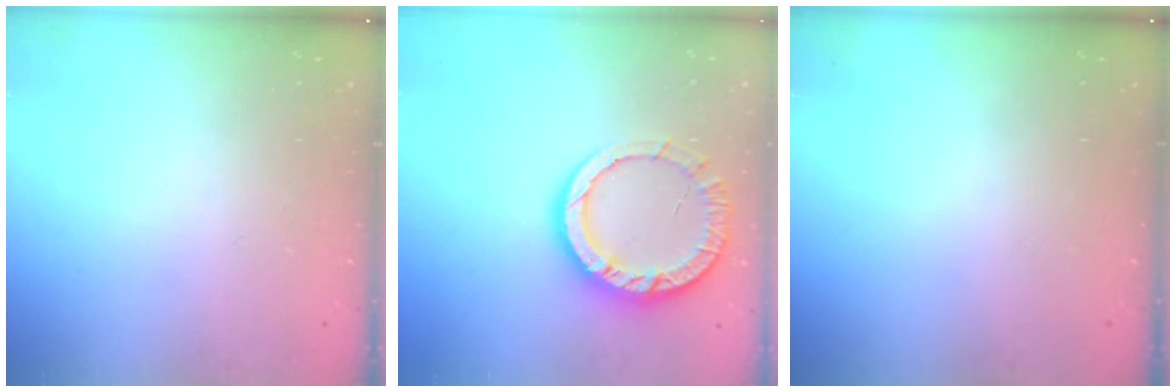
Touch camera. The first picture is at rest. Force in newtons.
{"total": 11.9, "press": 11.8, "slide": 1.9}
{"total": 0.0}